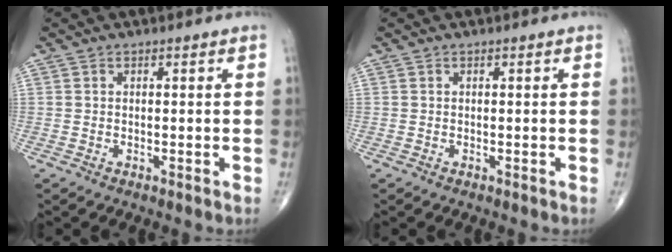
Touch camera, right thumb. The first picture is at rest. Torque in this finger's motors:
{"motor_torque": [0.00, 0.00, -0.04, -0.04, 0.00]}